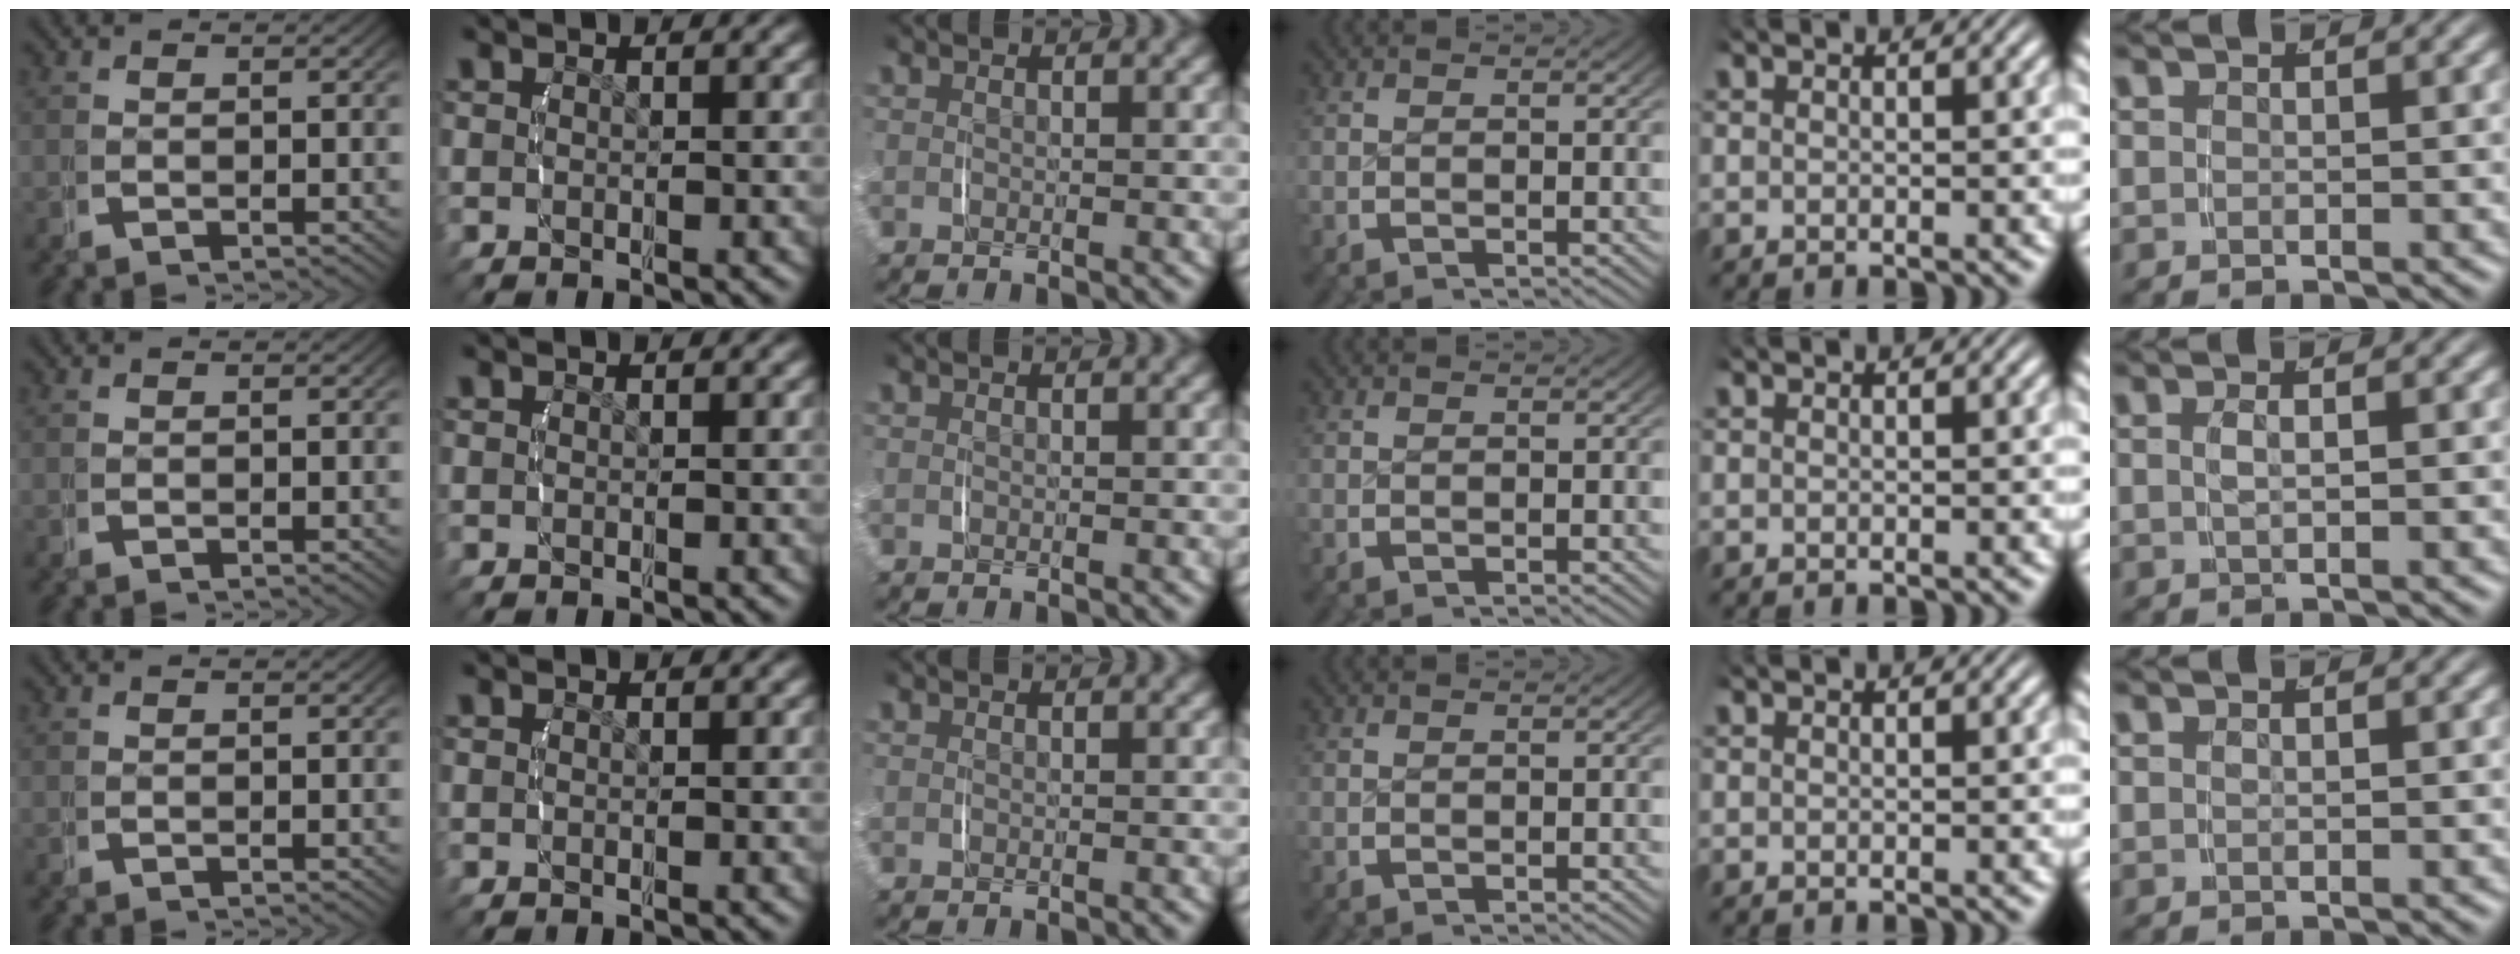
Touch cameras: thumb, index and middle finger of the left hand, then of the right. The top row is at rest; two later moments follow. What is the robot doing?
{"motion": "lift_and_place", "object": "jewelry box"}